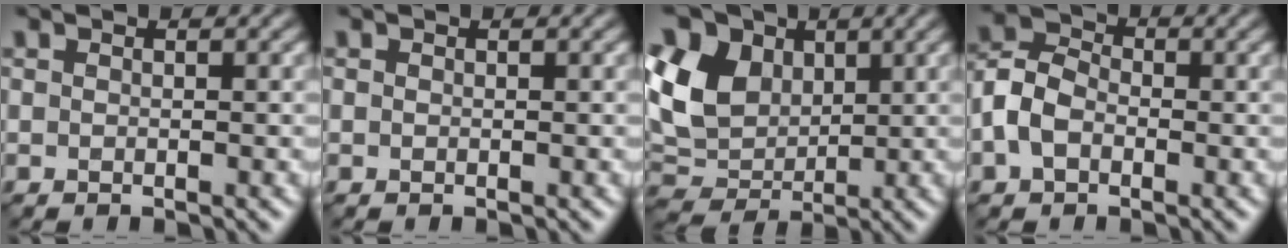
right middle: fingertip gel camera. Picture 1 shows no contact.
{"total": 0.0}
{"total": 9.0, "force": [2.9, 6.7, 5.3], "torque": [-0.145, 0.026, 0.049]}
{"total": 3.9, "force": [-1.1, 2.8, 2.4], "torque": [-0.055, 0.009, -0.029]}